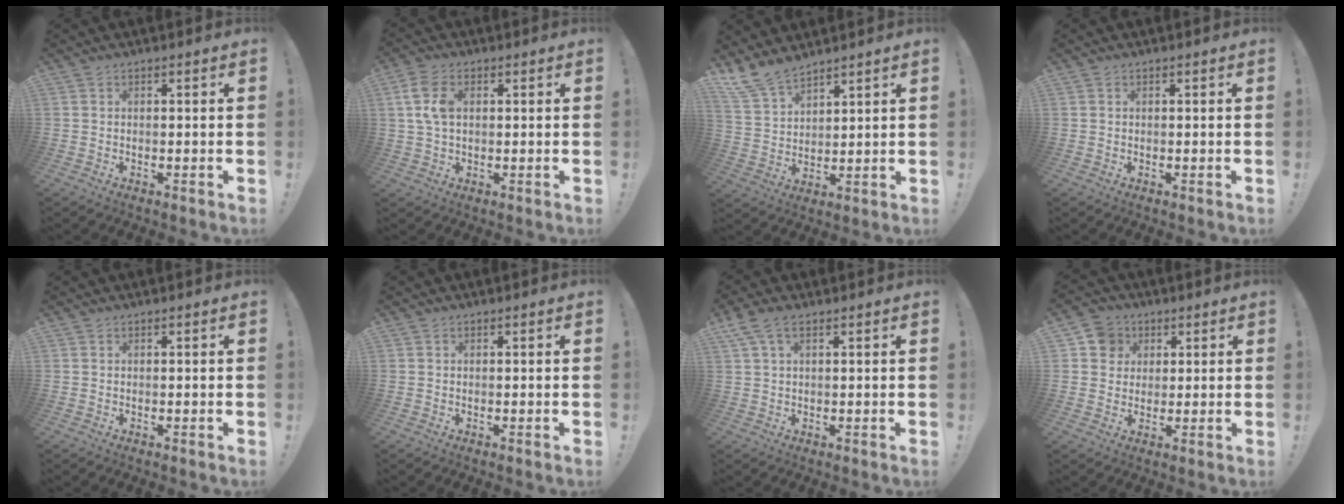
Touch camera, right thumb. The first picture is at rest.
{"total": 7.7, "force": [1.7, 4.5, 6.0], "torque": [-0.126, 0.001, 0.031]}
{"total": 9.4, "force": [8.1, 3.9, 2.8], "torque": [-0.072, -0.049, 0.162]}
{"total": 0.0}
{"total": 0.0}
{"total": 0.0}
{"total": 4.8, "force": [2.5, 1.8, 3.7], "torque": [-0.080, 0.001, 0.050]}
{"total": 7.6, "force": [2.3, 7.0, 1.7], "torque": [-0.025, -0.006, 0.048]}